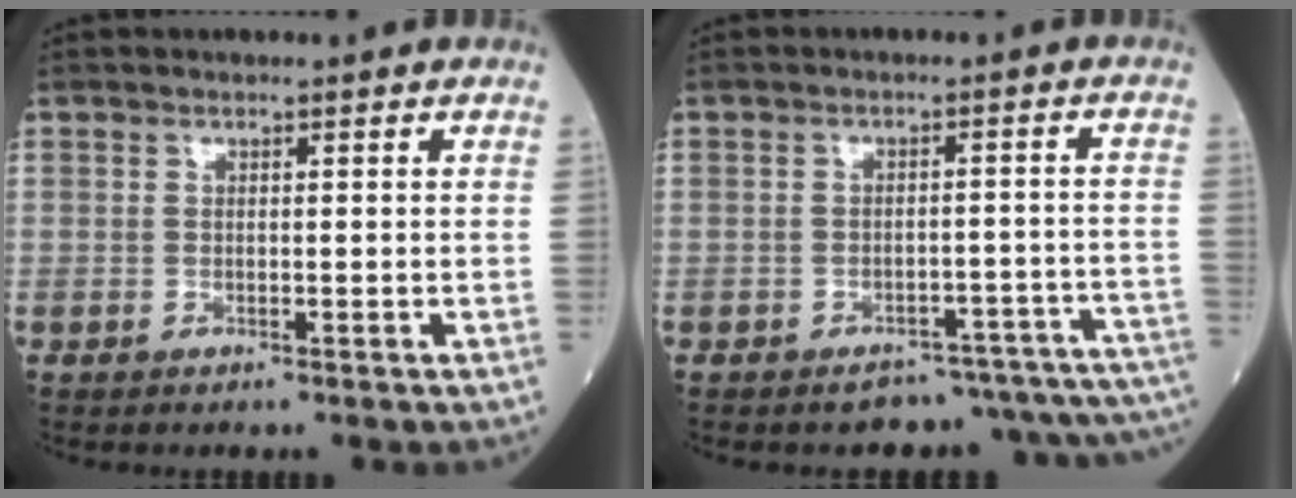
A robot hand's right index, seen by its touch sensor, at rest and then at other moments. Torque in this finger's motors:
{"motor_torque": [0.07, -0.31, 0.11, -0.01]}